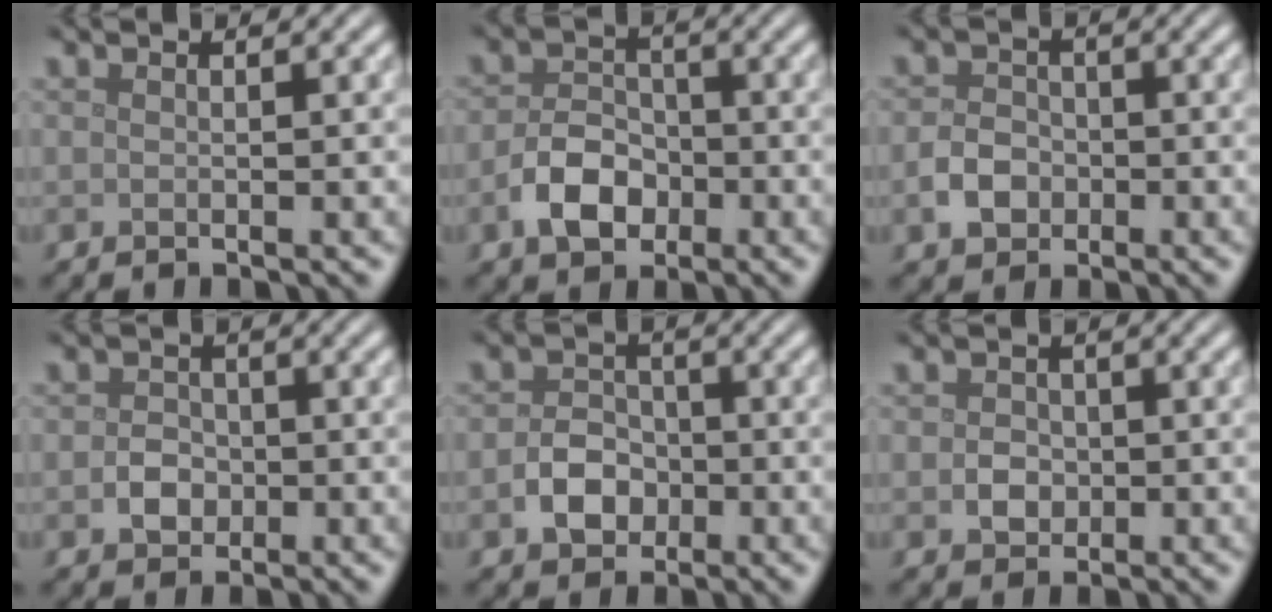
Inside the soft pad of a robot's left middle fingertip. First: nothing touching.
{"total": 4.3, "force": [-1.9, 2.9, 2.5], "torque": [-0.048, 0.004, -0.039]}
{"total": 2.7, "force": [-1.0, 2.1, 1.4], "torque": [-0.023, 0.002, -0.024]}
{"total": 2.1, "force": [-0.6, 1.8, 1.0], "torque": [-0.013, 0.001, -0.016]}
{"total": 3.2, "force": [-1.2, 2.5, 1.6], "torque": [-0.024, 0.004, -0.025]}
{"total": 1.8, "force": [-0.4, 1.6, 0.8], "torque": [-0.009, -0.001, -0.011]}